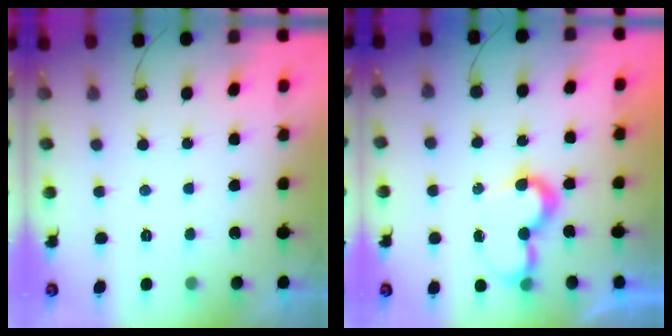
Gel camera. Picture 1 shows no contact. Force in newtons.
{"total": 7.8, "press": 7.8, "slide": 0.7}